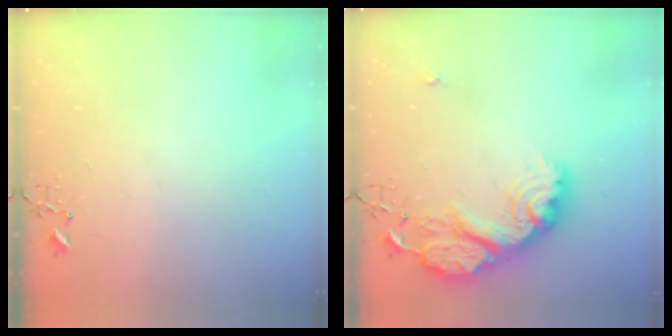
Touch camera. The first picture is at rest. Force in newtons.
{"total": 22.6, "press": 22.5, "slide": 1.9}